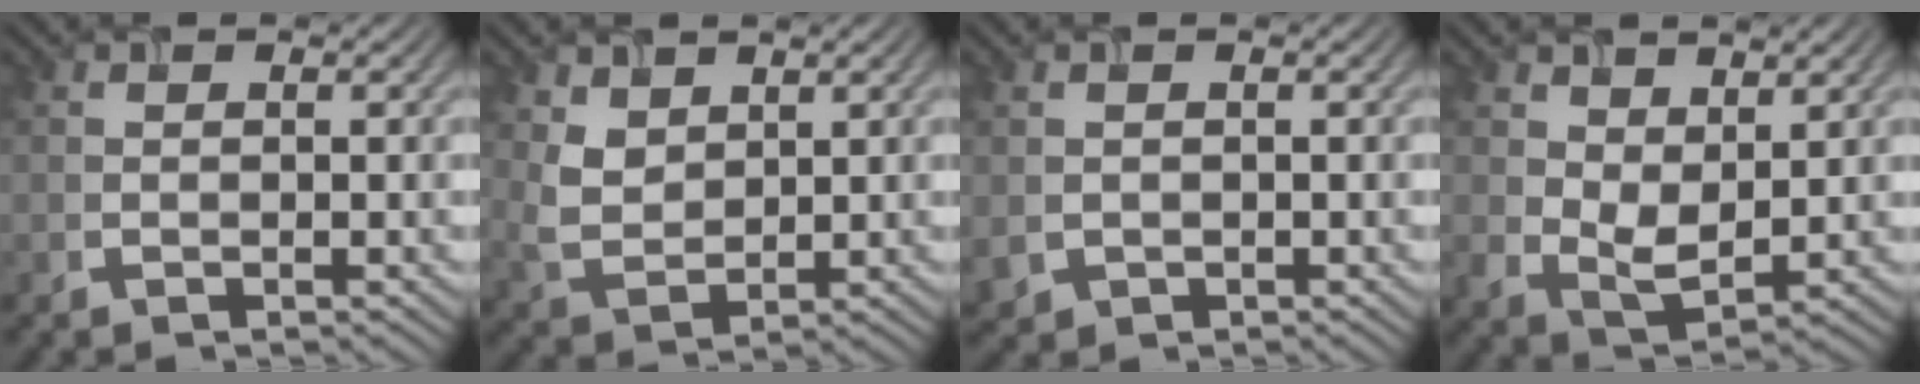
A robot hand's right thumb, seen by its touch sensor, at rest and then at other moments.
{"total": 3.9, "force": [2.3, 2.6, 1.9], "torque": [-0.054, -0.009, 0.052]}
{"total": 1.5, "force": [0.0, 1.4, 0.5], "torque": [-0.019, -0.011, 0.005]}
{"total": 4.8, "force": [2.1, 3.0, 3.0], "torque": [-0.069, -0.013, 0.045]}